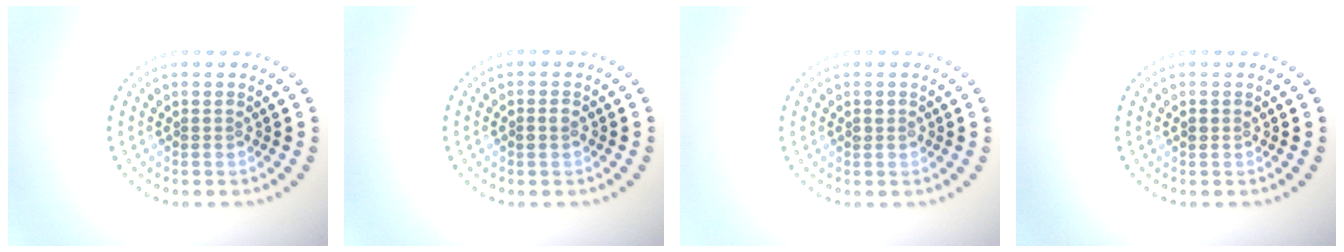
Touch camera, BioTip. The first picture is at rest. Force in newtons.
{"total": 1.0, "press": 1.0, "slide": 0.1}
{"total": 0.8, "press": 0.7, "slide": 0.3}
{"total": 0.8, "press": 0.8, "slide": 0.1}